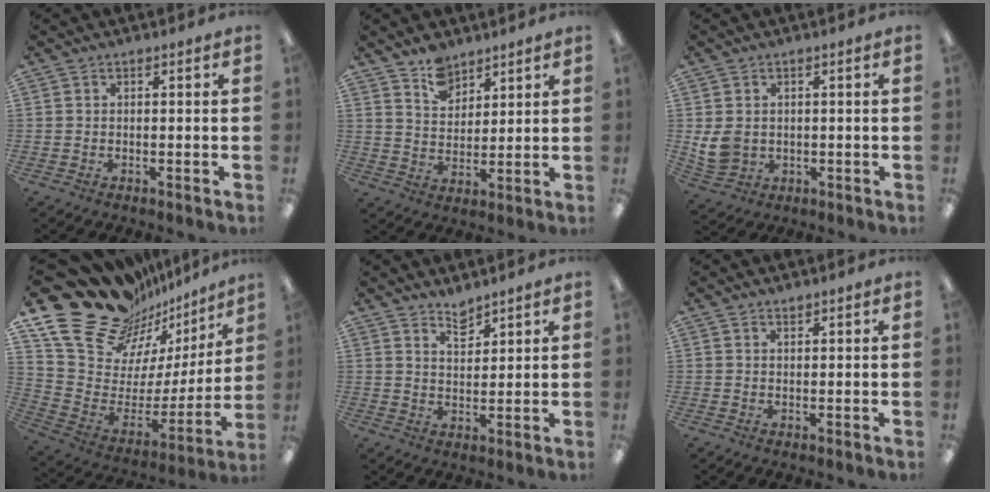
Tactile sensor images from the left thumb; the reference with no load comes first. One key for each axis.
{"total": 7.7, "fx": 6.3, "fy": 4.3, "fz": 1.4, "tx": -0.020, "ty": -0.038, "tz": 0.117}
{"total": 6.0, "fx": 1.1, "fy": 5.2, "fz": 2.8, "tx": -0.061, "ty": 0.003, "tz": 0.026}
{"total": 24.4, "fx": 16.7, "fy": 13.8, "fz": 11.2, "tx": -0.160, "ty": -0.131, "tz": 0.318}
{"total": 4.3, "fx": 4.0, "fy": 1.3, "fz": 0.9, "tx": -0.010, "ty": -0.029, "tz": 0.073}
{"total": 1.1, "fx": 1.0, "fy": 0.3, "fz": 0.1, "tx": 0.006, "ty": -0.005, "tz": 0.018}